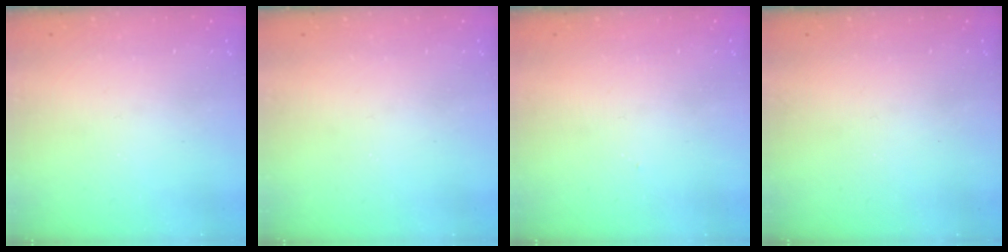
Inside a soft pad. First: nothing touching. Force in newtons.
{"total": 0.0}
{"total": 3.3, "press": 3.3, "slide": 0.4}
{"total": 0.0}